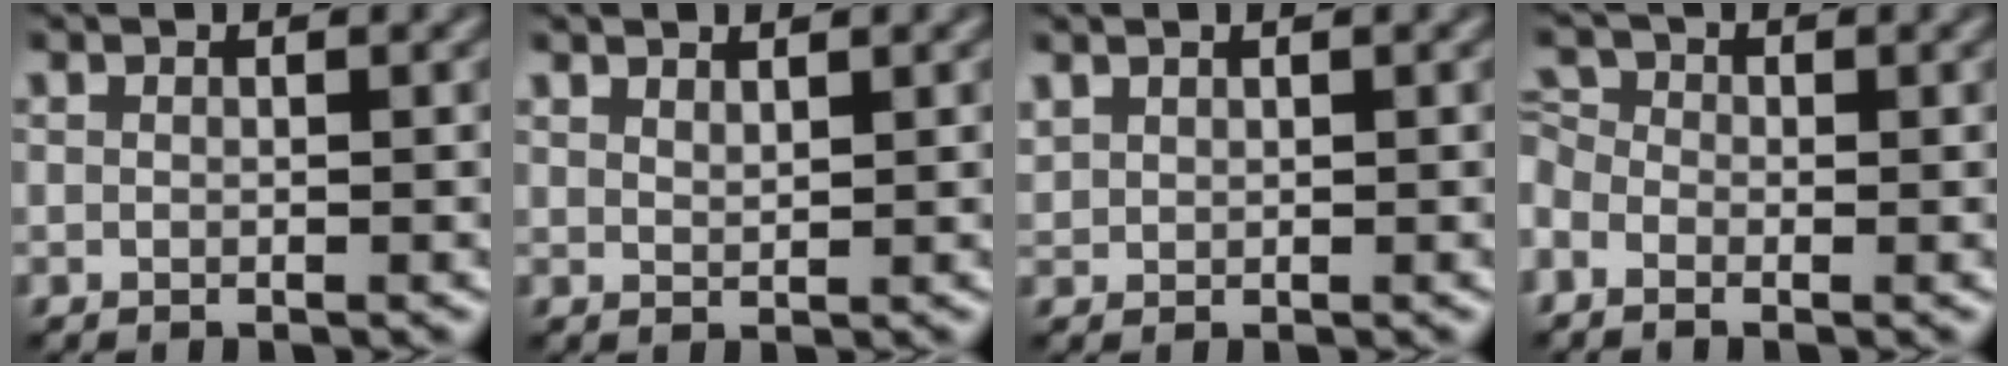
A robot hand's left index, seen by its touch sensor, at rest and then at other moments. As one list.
[{"total": 1.0, "force": [1.0, 0.1, 0.2], "torque": [-0.003, 0.004, 0.018]}, {"total": 0.7, "force": [0.7, 0.3, 0.1], "torque": [-0.010, 0.006, 0.022]}, {"total": 2.5, "force": [-1.0, 2.0, 1.2], "torque": [-0.030, 0.012, -0.022]}]